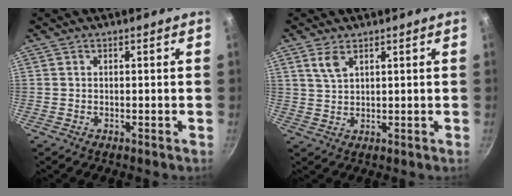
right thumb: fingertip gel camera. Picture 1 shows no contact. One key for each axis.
{"total": 3.6, "fx": 2.1, "fy": 1.8, "fz": 2.4, "tx": -0.044, "ty": -0.009, "tz": 0.046}